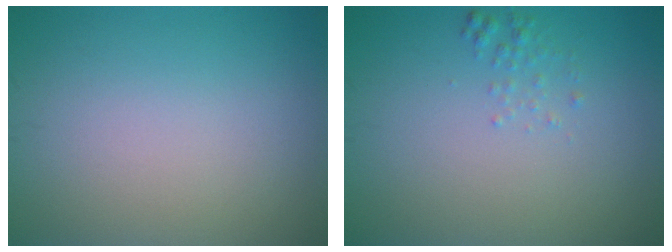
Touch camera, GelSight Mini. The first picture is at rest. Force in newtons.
{"total": 1.0, "press": 1.0, "slide": 0.0}